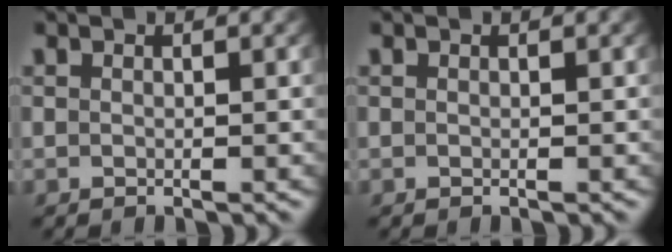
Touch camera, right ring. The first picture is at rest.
{"total": 0.0}